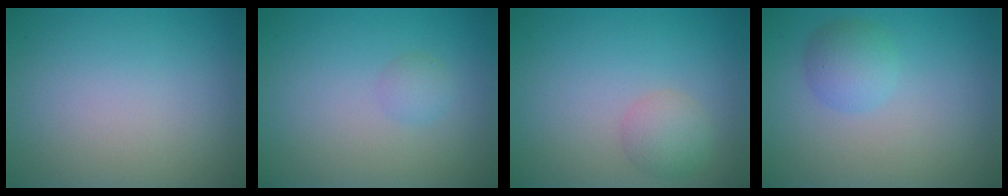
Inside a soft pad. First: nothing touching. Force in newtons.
{"total": 1.1, "press": 1.1, "slide": 0.0}
{"total": 2.1, "press": 2.1, "slide": 0.1}
{"total": 2.4, "press": 2.4, "slide": 0.1}